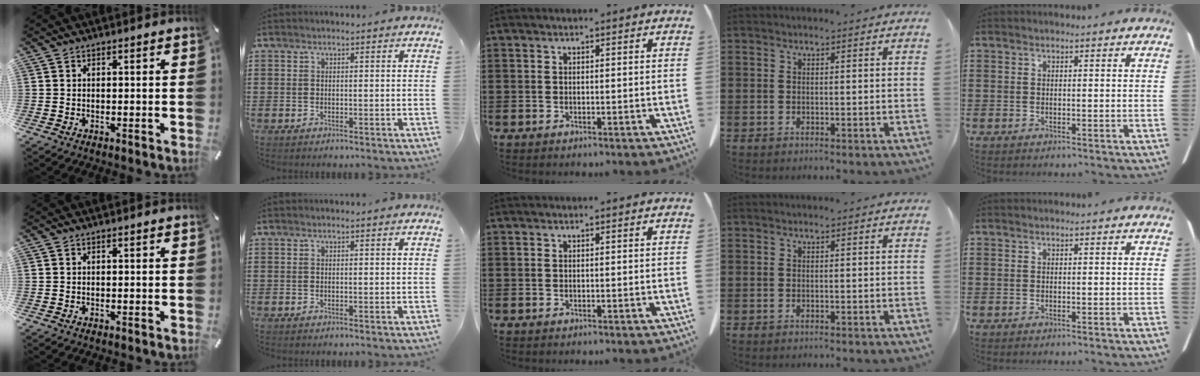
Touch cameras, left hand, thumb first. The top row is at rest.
{}